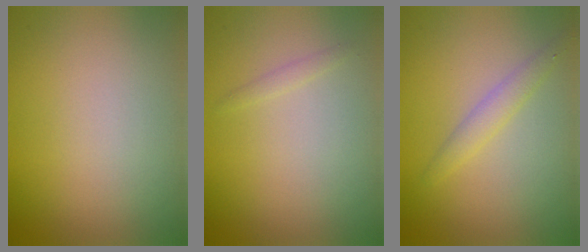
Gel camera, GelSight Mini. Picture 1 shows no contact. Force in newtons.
{"total": 0.6, "press": 0.6, "slide": 0.0}
{"total": 1.7, "press": 1.7, "slide": 0.0}